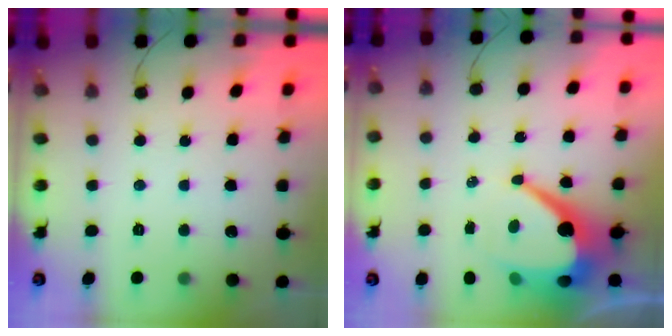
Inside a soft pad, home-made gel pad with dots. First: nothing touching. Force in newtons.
{"total": 12.9, "press": 12.9, "slide": 0.9}